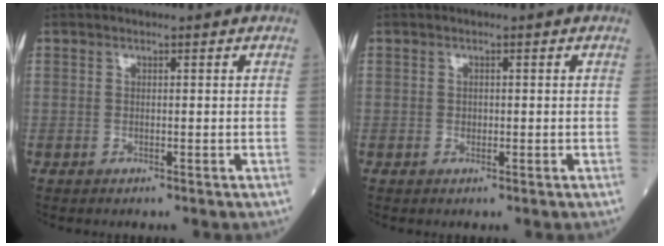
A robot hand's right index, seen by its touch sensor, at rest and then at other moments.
{"total": 0.7, "force": [0.0, 0.6, 0.4], "torque": [-0.004, 0.001, 0.003]}